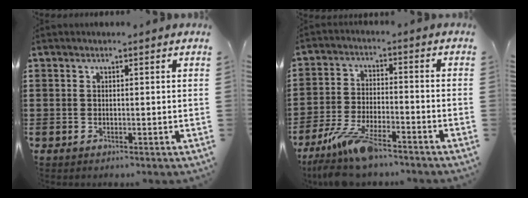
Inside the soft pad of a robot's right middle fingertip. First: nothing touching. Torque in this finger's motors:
{"motor_torque": [2.14, 0.00, 0.59, 0.21]}